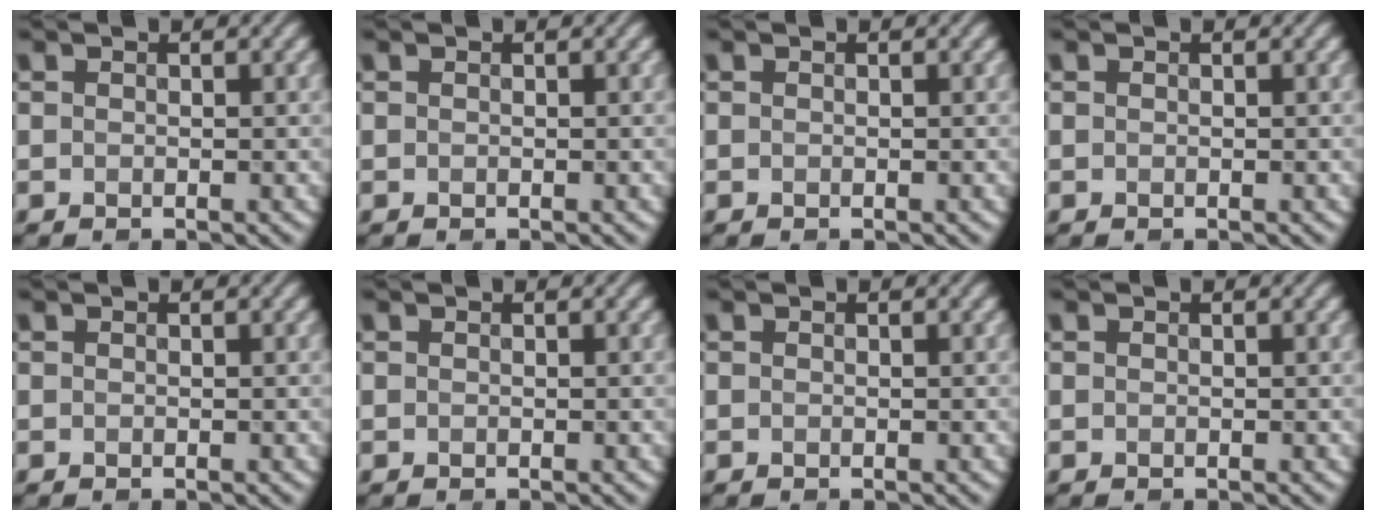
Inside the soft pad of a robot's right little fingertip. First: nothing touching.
{"total": 0.0}
{"total": 0.0}
{"total": 0.0}
{"total": 0.0}
{"total": 0.0}
{"total": 0.0}
{"total": 0.0}